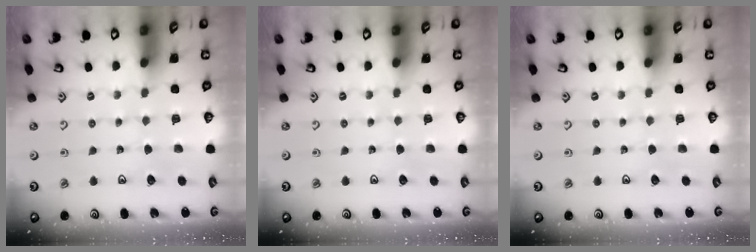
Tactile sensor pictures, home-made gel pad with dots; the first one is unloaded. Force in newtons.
{"total": 0.0}
{"total": 0.0}